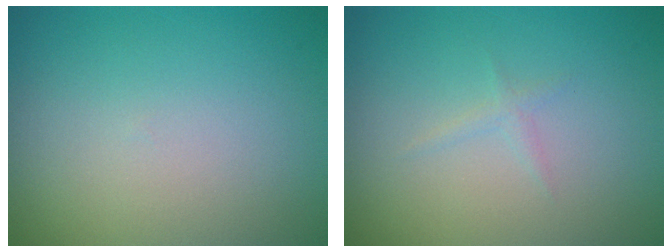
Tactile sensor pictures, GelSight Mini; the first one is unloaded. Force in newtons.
{"total": 0.7, "press": 0.7, "slide": 0.1}